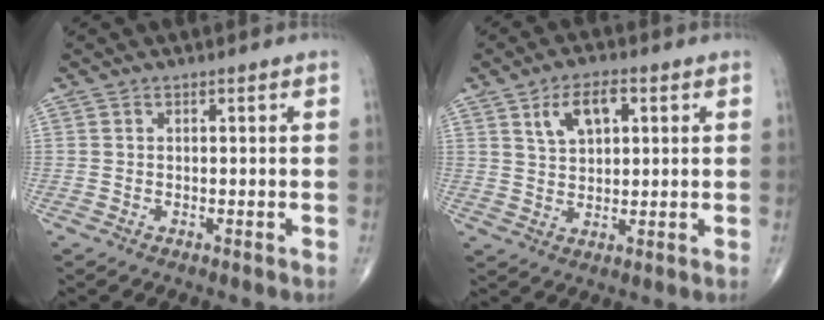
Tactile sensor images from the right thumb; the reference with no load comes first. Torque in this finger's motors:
{"motor_torque": [-0.46, 0.56, 0.27, 0.13, 0.16]}